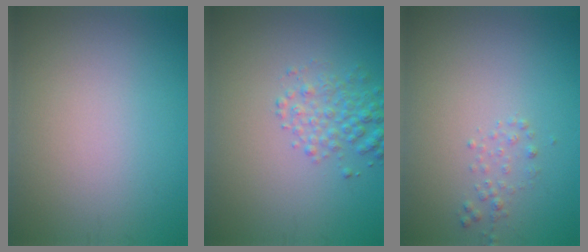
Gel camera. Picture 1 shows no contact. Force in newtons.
{"total": 2.7, "press": 2.7, "slide": 0.1}
{"total": 1.0, "press": 1.0, "slide": 0.1}